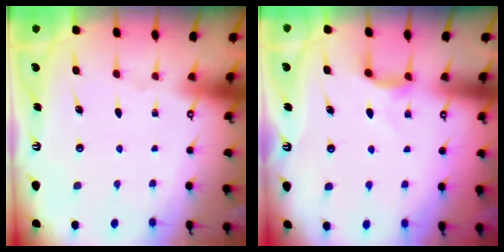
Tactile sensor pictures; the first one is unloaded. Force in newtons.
{"total": 2.8, "press": 2.8, "slide": 0.3}